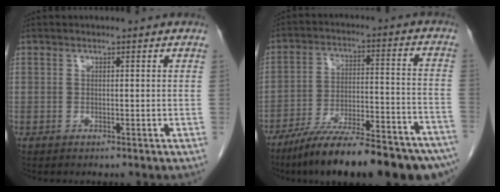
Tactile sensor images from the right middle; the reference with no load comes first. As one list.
[{"total": 24.0, "force": [-19.4, 3.4, 13.6], "torque": [-0.149, 0.002, -0.290]}]